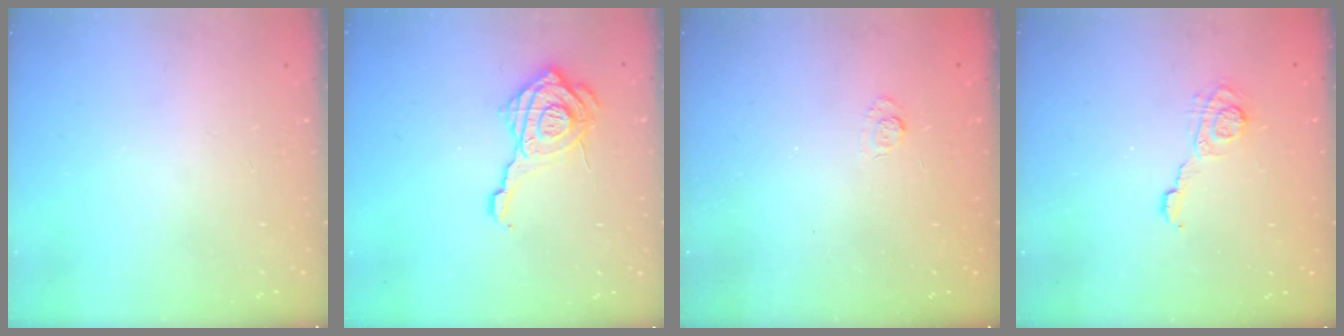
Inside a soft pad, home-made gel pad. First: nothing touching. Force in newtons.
{"total": 14.8, "press": 14.7, "slide": 1.5}
{"total": 2.6, "press": 2.2, "slide": 1.4}
{"total": 5.3, "press": 5.2, "slide": 0.8}